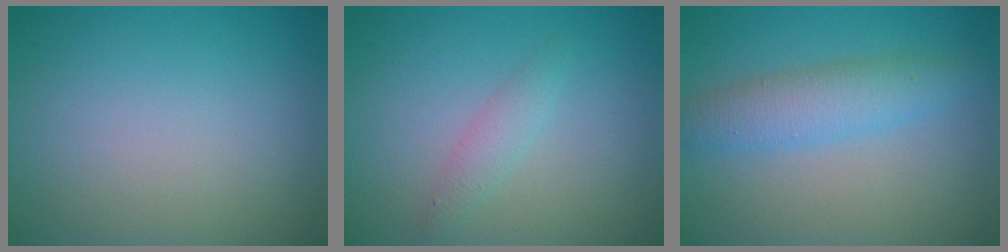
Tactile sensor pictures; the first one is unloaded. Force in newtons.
{"total": 1.6, "press": 1.6, "slide": 0.1}
{"total": 3.7, "press": 3.7, "slide": 0.1}